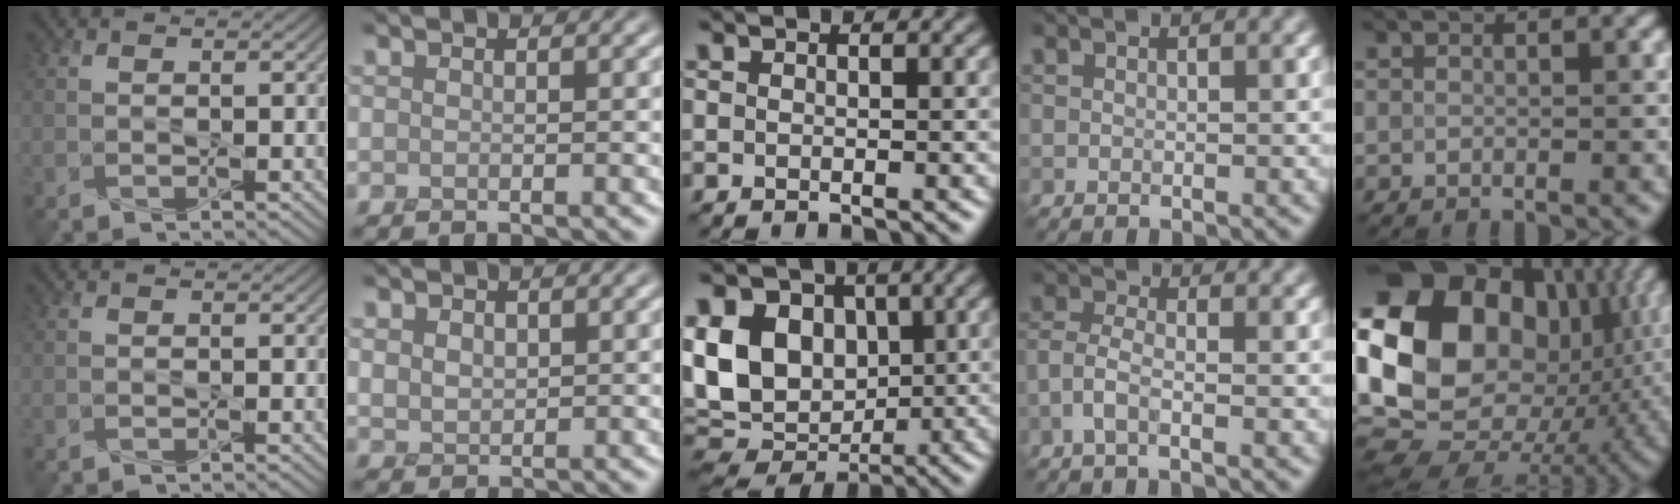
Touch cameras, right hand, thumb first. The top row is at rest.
{"index": {"total": 2.1, "force": [0.8, 1.6, 1.1], "torque": [-0.031, 0.000, 0.014]}, "middle": {"total": 13.3, "force": [2.4, 10.2, 8.1], "torque": [-0.152, 0.018, 0.036]}, "ring": {"total": 2.2, "force": [-1.2, 0.7, 1.7], "torque": [-0.042, 0.004, -0.035]}, "little": {"total": 19.3, "force": [2.5, 14.4, 12.5], "torque": [-0.237, 0.016, 0.060]}}